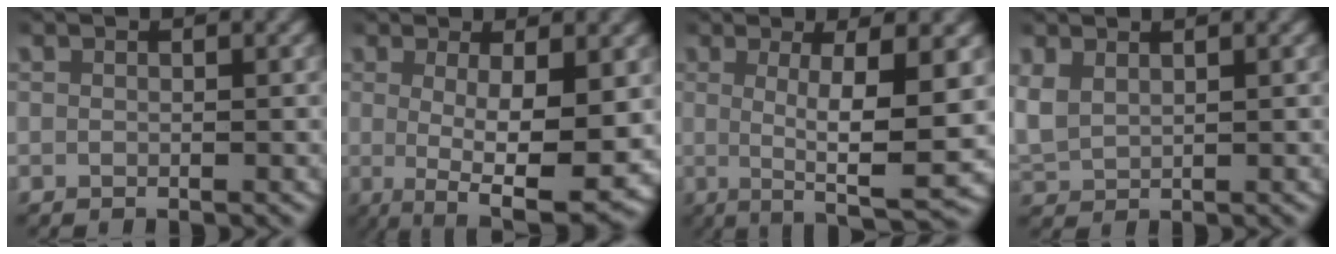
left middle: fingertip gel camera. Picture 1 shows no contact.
{"total": 7.0, "force": [-1.9, 1.8, 6.5], "torque": [-0.106, -0.037, -0.012]}
{"total": 7.8, "force": [-1.3, 1.6, 7.5], "torque": [-0.107, -0.018, -0.009]}
{"total": 3.9, "force": [1.2, 3.2, 1.8], "torque": [-0.071, -0.009, 0.032]}